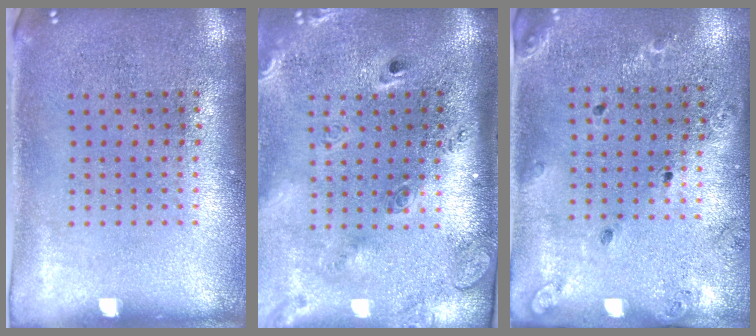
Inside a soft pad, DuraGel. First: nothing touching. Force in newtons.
{"total": 2.8, "press": 1.9, "slide": 2.0}
{"total": 1.3, "press": 1.3, "slide": 0.3}